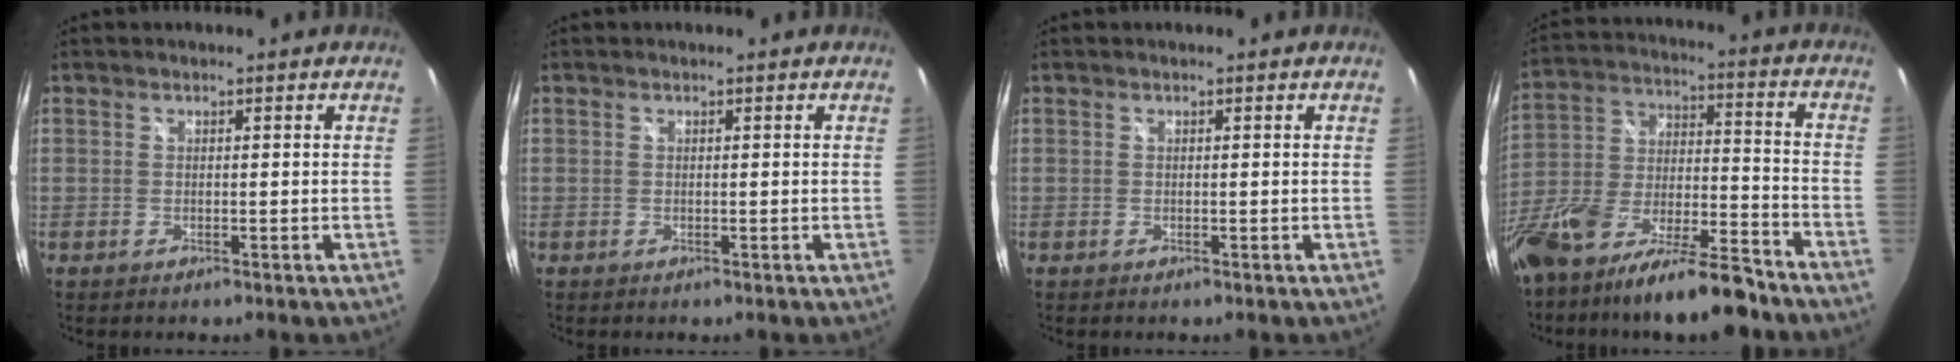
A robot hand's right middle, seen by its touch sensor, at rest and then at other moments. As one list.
[{"total": 0.0}, {"total": 0.0}, {"total": 19.4, "force": [-12.7, 6.9, 13.0], "torque": [-0.254, -0.023, -0.213]}]